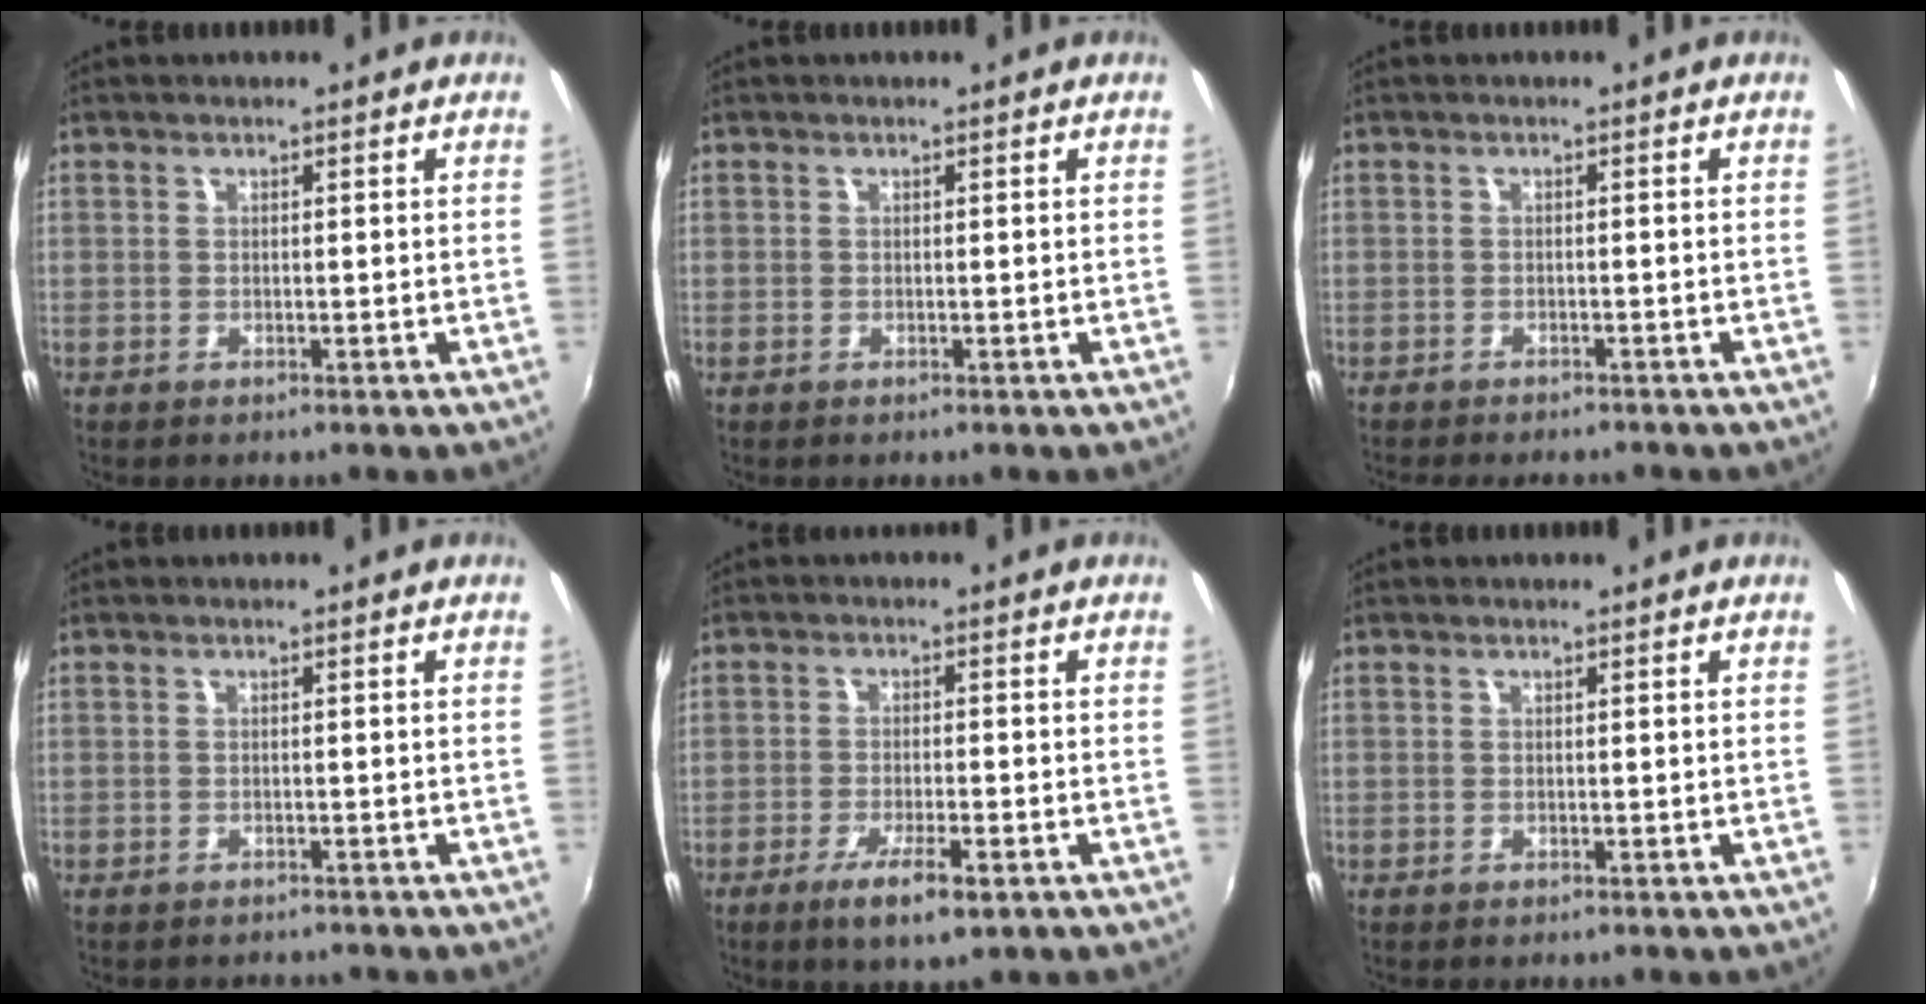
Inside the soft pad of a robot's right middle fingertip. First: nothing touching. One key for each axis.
{"total": 0.0}
{"total": 4.9, "fx": -4.4, "fy": 1.2, "fz": 1.8, "tx": -0.044, "ty": -0.017, "tz": -0.065}
{"total": 2.0, "fx": -1.8, "fy": 0.7, "fz": 0.3, "tx": -0.010, "ty": -0.011, "tz": -0.025}
{"total": 6.4, "fx": -3.6, "fy": 1.3, "fz": 5.2, "tx": -0.110, "ty": -0.015, "tz": -0.062}
{"total": 0.0}